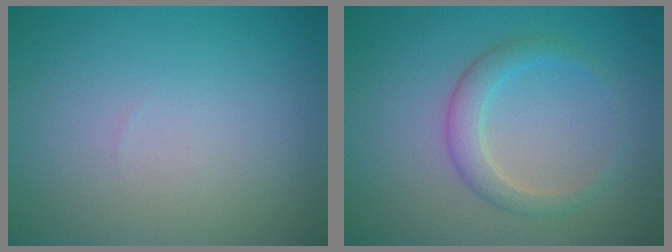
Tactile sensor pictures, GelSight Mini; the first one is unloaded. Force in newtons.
{"total": 2.4, "press": 2.4, "slide": 0.1}